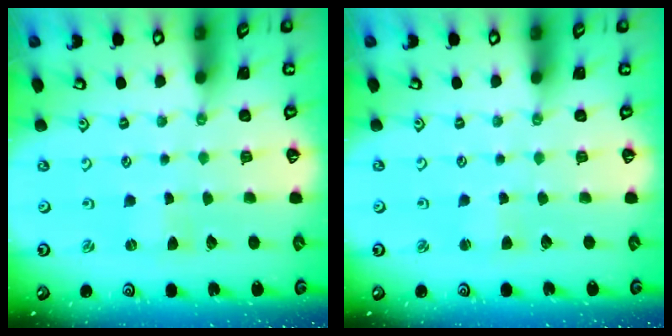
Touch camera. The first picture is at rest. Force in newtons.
{"total": 2.1, "press": 2.1, "slide": 0.3}